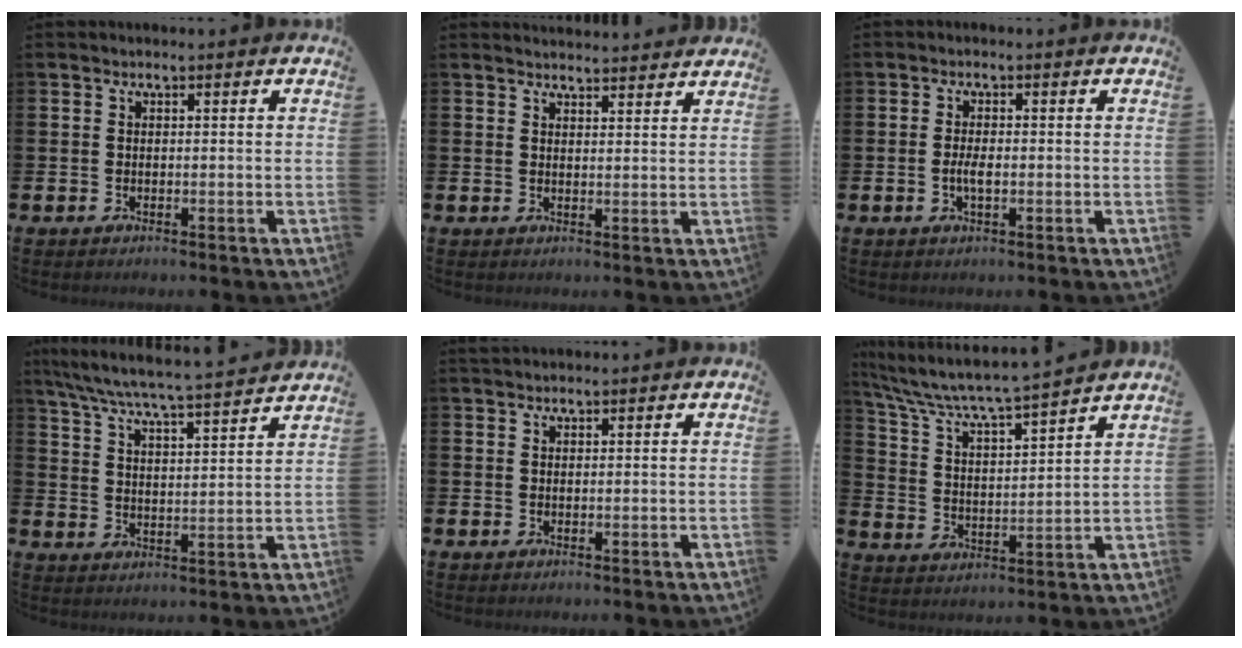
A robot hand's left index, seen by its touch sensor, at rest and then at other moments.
{"total": 3.0, "force": [3.0, 0.2, -0.1], "torque": [0.000, -0.019, 0.054]}
{"total": 2.2, "force": [-0.4, 0.8, 2.0], "torque": [-0.036, 0.000, -0.007]}
{"total": 7.0, "force": [6.7, -0.1, 2.2], "torque": [-0.068, -0.049, 0.115]}
{"total": 1.1, "force": [1.1, 0.3, 0.1], "torque": [0.005, 0.000, 0.018]}
{"total": 6.6, "force": [6.2, 0.0, 2.2], "torque": [-0.071, -0.050, 0.100]}